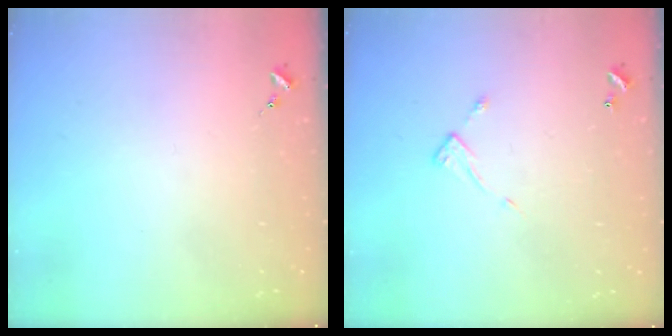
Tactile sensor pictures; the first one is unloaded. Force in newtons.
{"total": 5.5, "press": 5.5, "slide": 0.2}